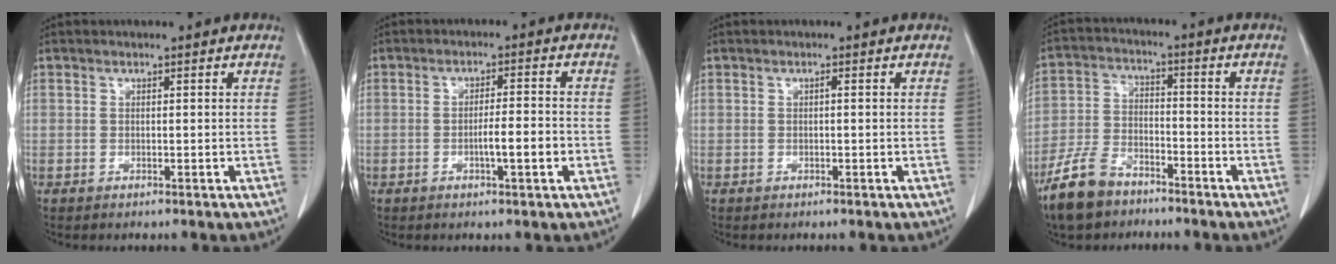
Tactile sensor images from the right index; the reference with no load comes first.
{"total": 4.4, "force": [-1.4, 0.3, 4.2], "torque": [-0.067, 0.000, -0.021]}
{"total": 0.0}
{"total": 9.0, "force": [-6.7, 4.5, 4.1], "torque": [-0.103, -0.006, -0.127]}